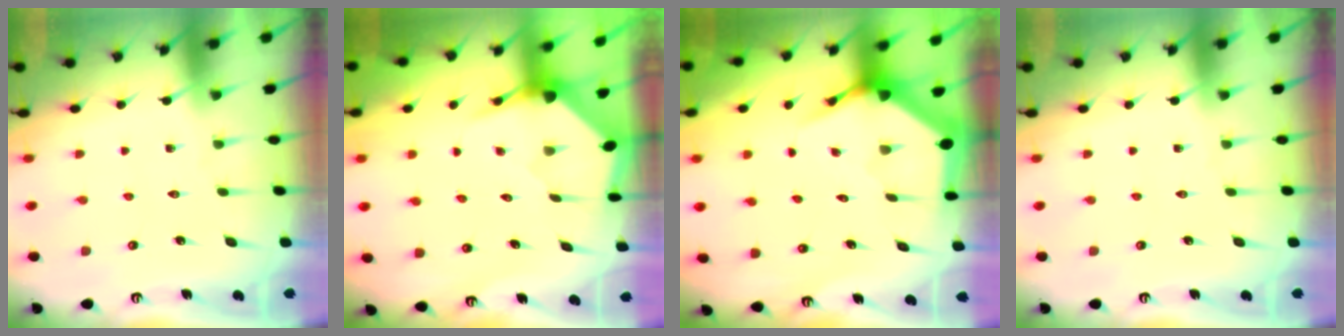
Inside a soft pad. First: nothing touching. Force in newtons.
{"total": 3.6, "press": 3.6, "slide": 0.4}
{"total": 4.0, "press": 4.0, "slide": 0.5}
{"total": 0.0}